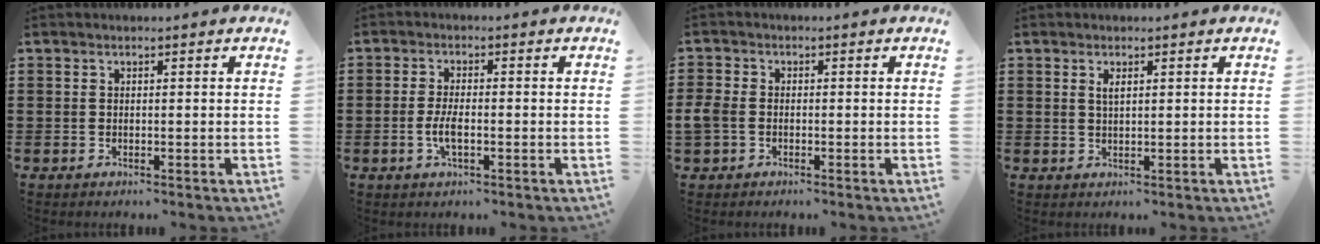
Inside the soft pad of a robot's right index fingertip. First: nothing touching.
{"total": 3.4, "force": [-0.9, 1.1, 3.2], "torque": [-0.070, -0.002, -0.020]}
{"total": 2.4, "force": [-1.0, 1.7, 1.4], "torque": [-0.044, -0.004, -0.023]}
{"total": 1.4, "force": [0.6, 0.5, 1.1], "torque": [-0.023, 0.004, 0.010]}